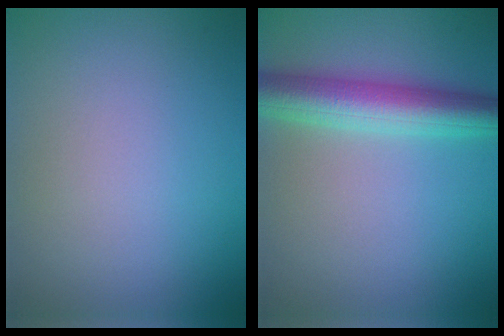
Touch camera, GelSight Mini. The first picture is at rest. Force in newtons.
{"total": 5.8, "press": 5.8, "slide": 0.2}